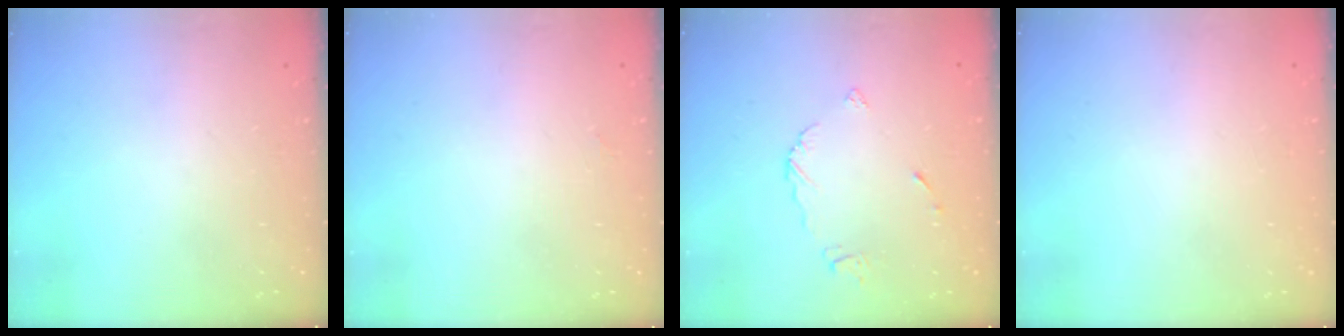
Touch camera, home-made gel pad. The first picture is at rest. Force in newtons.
{"total": 2.0, "press": 2.0, "slide": 0.2}
{"total": 5.3, "press": 5.3, "slide": 0.2}
{"total": 1.9, "press": 1.9, "slide": 0.1}